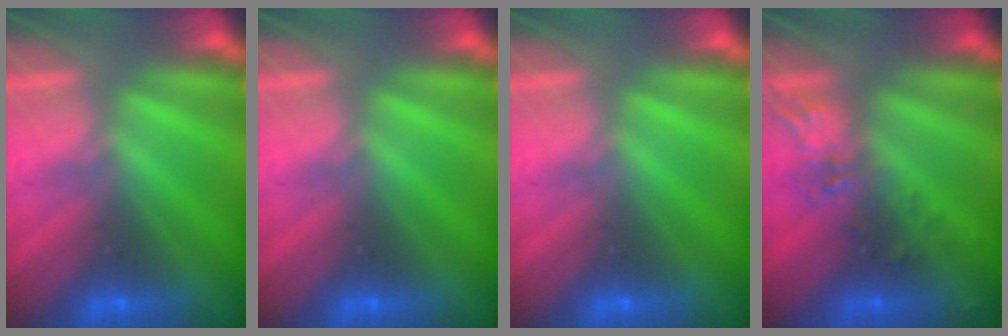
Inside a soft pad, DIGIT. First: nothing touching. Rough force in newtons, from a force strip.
{"total": 0.0}
{"total": 0.0}
{"total": 2.6}